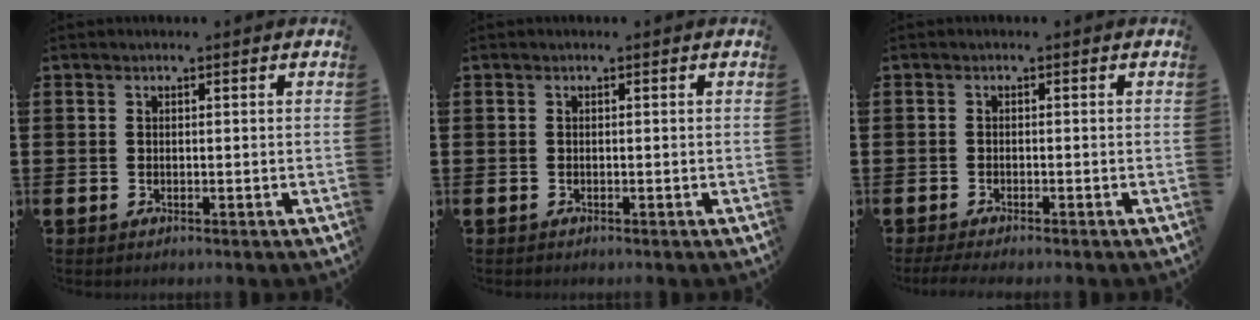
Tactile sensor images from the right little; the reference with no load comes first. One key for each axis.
{"total": 0.0}
{"total": 1.1, "fx": -0.8, "fy": 0.1, "fz": 0.8, "tx": -0.012, "ty": -0.001, "tz": -0.016}